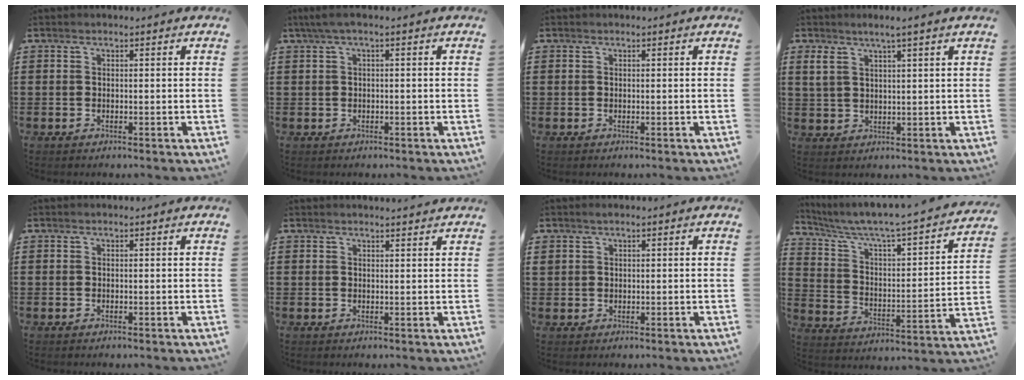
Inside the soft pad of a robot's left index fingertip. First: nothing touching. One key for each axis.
{"total": 1.8, "fx": -0.5, "fy": 0.2, "fz": 1.7, "tx": -0.033, "ty": -0.006, "tz": -0.013}
{"total": 0.0}
{"total": 3.2, "fx": 2.0, "fy": 0.3, "fz": 2.4, "tx": -0.053, "ty": 0.002, "tz": 0.034}
{"total": 0.0}
{"total": 1.5, "fx": 1.4, "fy": -0.1, "fz": 0.4, "tx": -0.009, "ty": -0.003, "tz": 0.028}
{"total": 0.9, "fx": 0.6, "fy": 0.5, "fz": 0.4, "tx": -0.008, "ty": 0.003, "tz": 0.012}
{"total": 4.3, "fx": 3.4, "fy": 0.3, "fz": 2.5, "tx": -0.069, "ty": -0.040, "tz": 0.046}